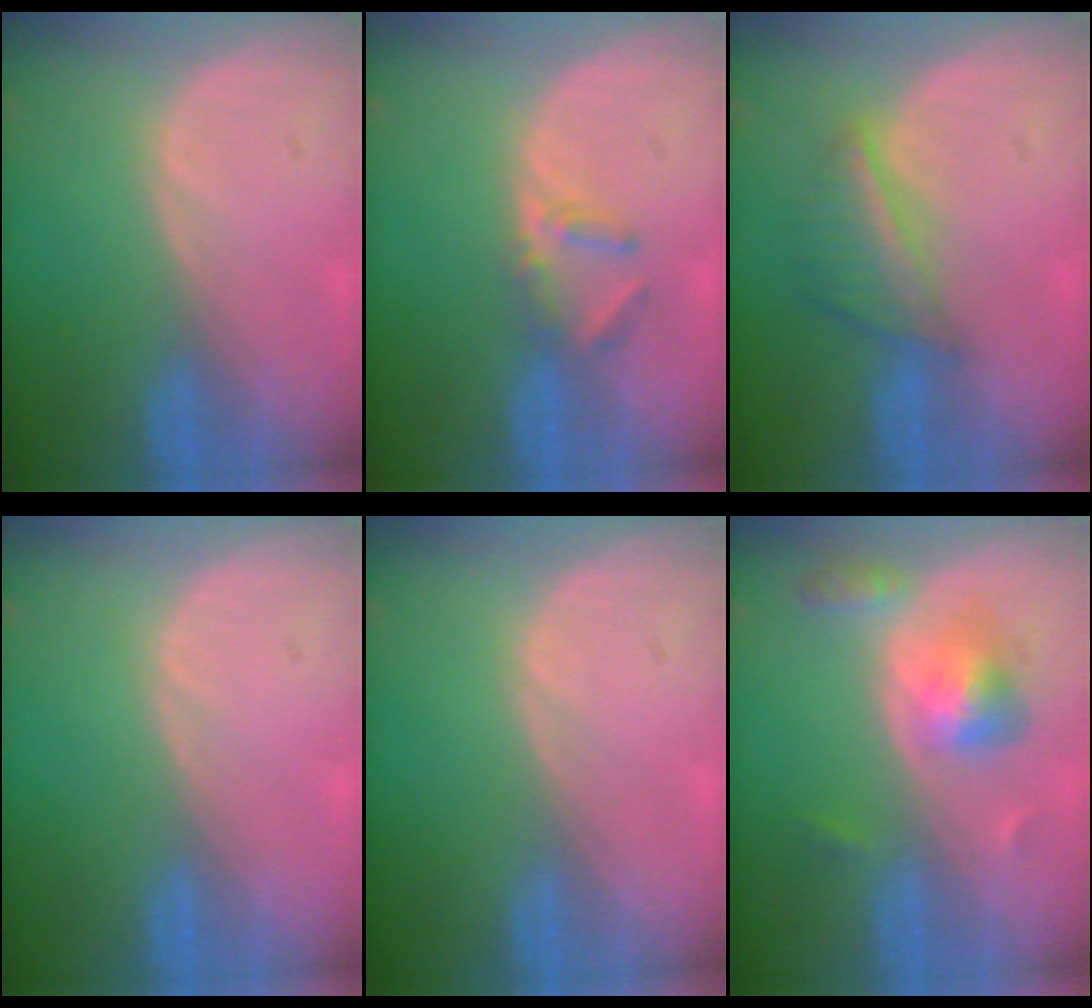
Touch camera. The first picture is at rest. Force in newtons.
{"total": 3.2, "press": 3.0, "slide": 1.0}
{"total": 5.6, "press": 5.3, "slide": 1.7}
{"total": 0.0}
{"total": 0.0}
{"total": 5.2, "press": 5.2, "slide": 0.4}